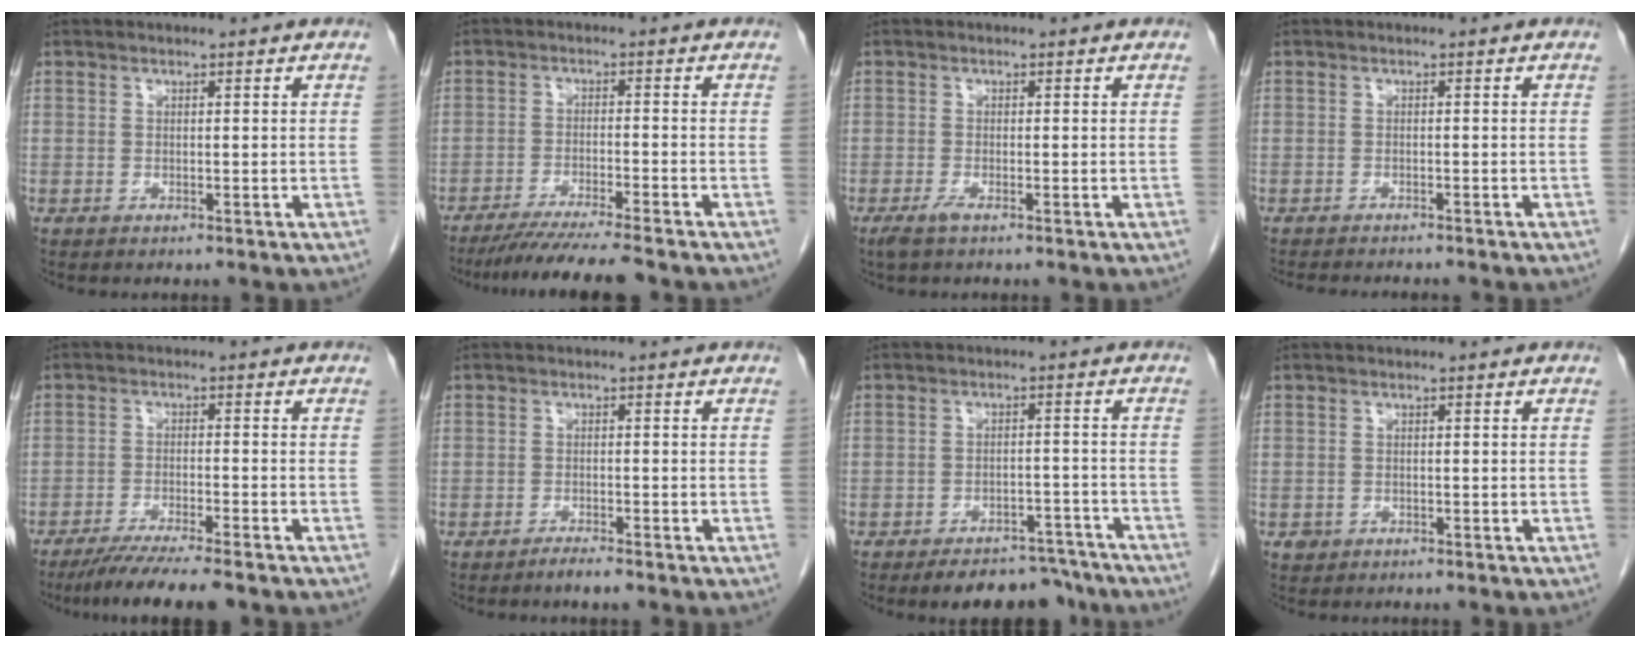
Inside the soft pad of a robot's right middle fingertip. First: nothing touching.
{"total": 9.2, "force": [-8.0, -0.7, 4.6], "torque": [-0.060, -0.028, -0.128]}
{"total": 1.6, "force": [-1.0, 0.2, 1.1], "torque": [-0.028, -0.004, -0.021]}
{"total": 7.2, "force": [-6.4, 1.2, 2.9], "torque": [-0.033, -0.006, -0.083]}
{"total": 8.3, "force": [-6.9, 0.0, 4.7], "torque": [-0.071, -0.022, -0.112]}
{"total": 1.7, "force": [-1.5, 0.1, 0.8], "torque": [-0.018, -0.002, -0.025]}
{"total": 9.3, "force": [-8.1, 3.7, 2.7], "torque": [-0.013, 0.012, -0.108]}
{"total": 1.0, "force": [-0.5, 0.8, 0.1], "torque": [-0.002, 0.004, -0.005]}